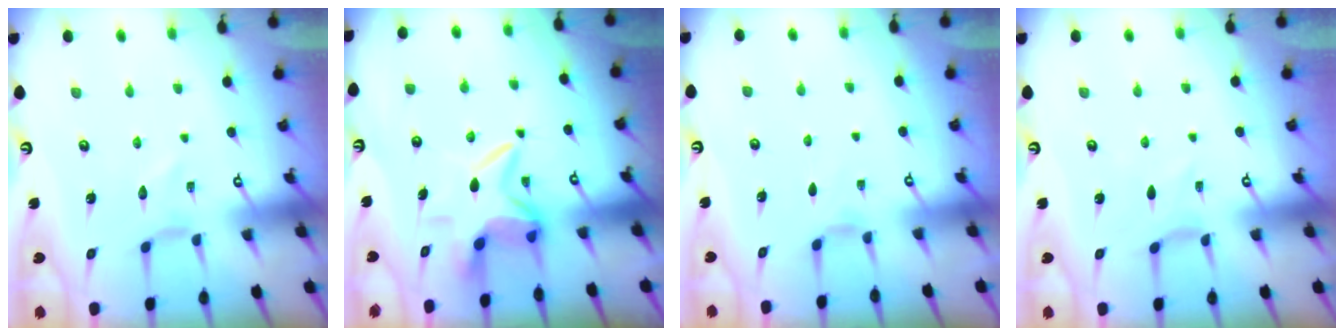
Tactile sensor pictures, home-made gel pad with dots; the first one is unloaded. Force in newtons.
{"total": 7.9, "press": 7.7, "slide": 1.9}
{"total": 2.2, "press": 2.2, "slide": 0.4}
{"total": 0.7, "press": 0.6, "slide": 0.3}